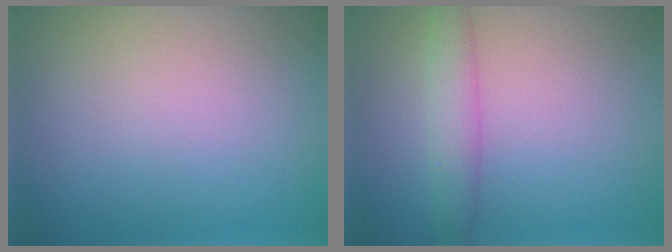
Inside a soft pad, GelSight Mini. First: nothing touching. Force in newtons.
{"total": 2.9, "press": 2.9, "slide": 0.1}